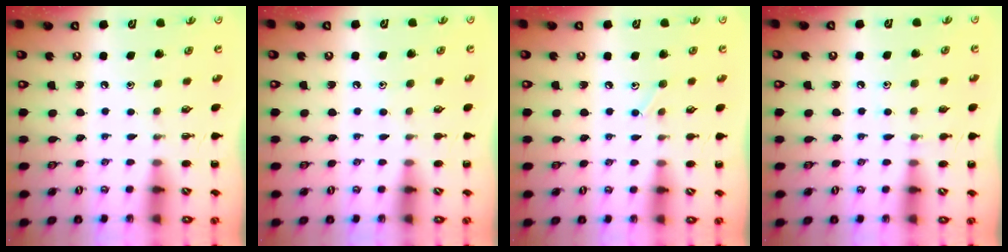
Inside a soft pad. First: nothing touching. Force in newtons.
{"total": 4.8, "press": 4.4, "slide": 1.9}
{"total": 5.8, "press": 5.6, "slide": 1.6}
{"total": 4.4, "press": 4.1, "slide": 1.4}